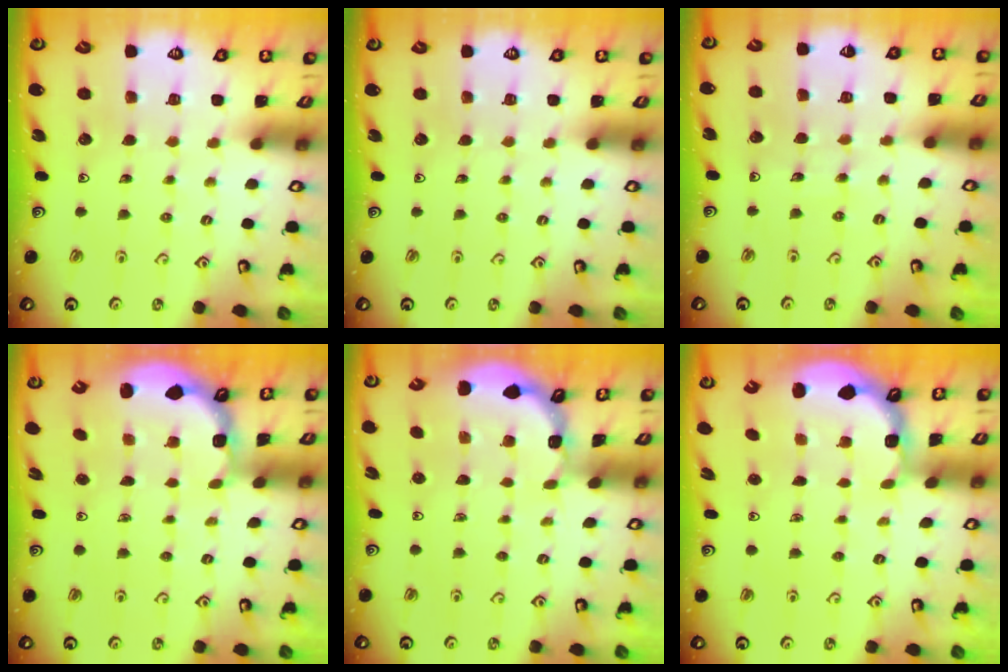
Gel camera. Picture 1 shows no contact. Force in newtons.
{"total": 0.0}
{"total": 4.4, "press": 4.3, "slide": 1.1}
{"total": 2.7, "press": 2.1, "slide": 1.7}
{"total": 1.2, "press": 1.2, "slide": 0.1}
{"total": 2.0, "press": 1.6, "slide": 1.2}